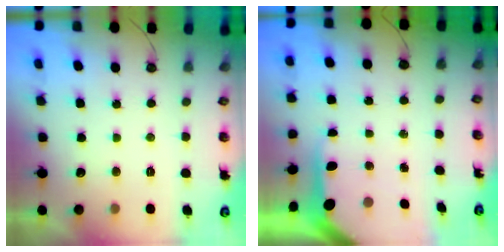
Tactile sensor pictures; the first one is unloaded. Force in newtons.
{"total": 8.3, "press": 8.3, "slide": 0.8}